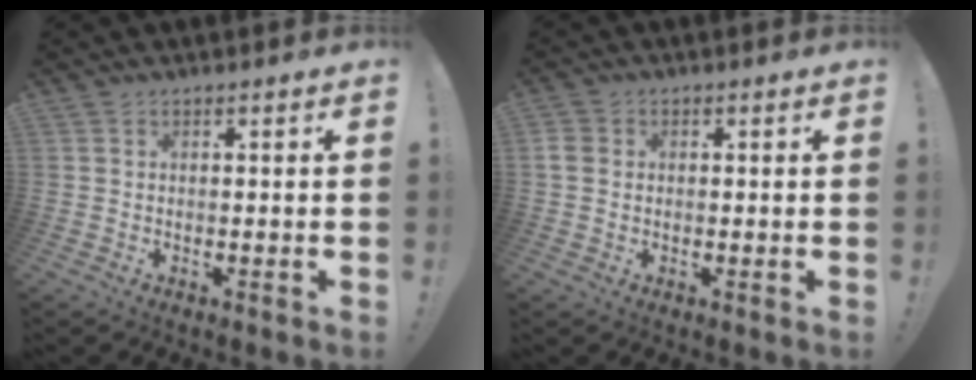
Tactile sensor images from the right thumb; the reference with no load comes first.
{"total": 3.3, "force": [0.0, 2.9, 1.5], "torque": [-0.032, 0.006, 0.002]}